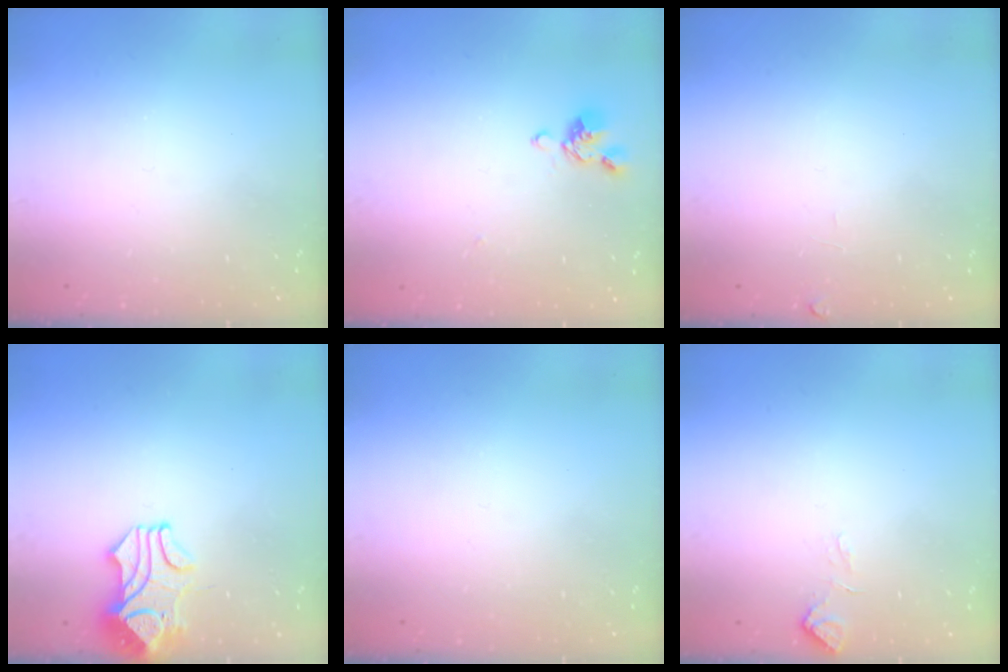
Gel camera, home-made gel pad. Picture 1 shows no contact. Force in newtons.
{"total": 2.9, "press": 2.8, "slide": 0.8}
{"total": 1.3, "press": 1.2, "slide": 0.5}
{"total": 2.3, "press": 2.0, "slide": 1.2}
{"total": 0.0}
{"total": 2.3, "press": 2.2, "slide": 0.6}